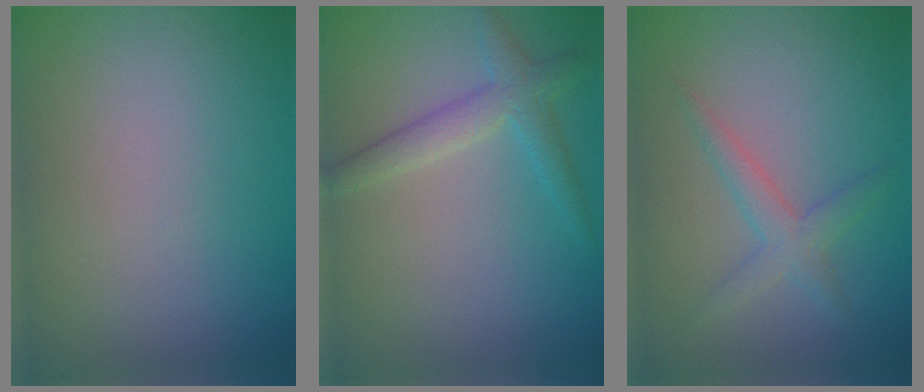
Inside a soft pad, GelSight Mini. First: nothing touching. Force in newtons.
{"total": 2.8, "press": 2.8, "slide": 0.2}
{"total": 2.2, "press": 2.2, "slide": 0.1}